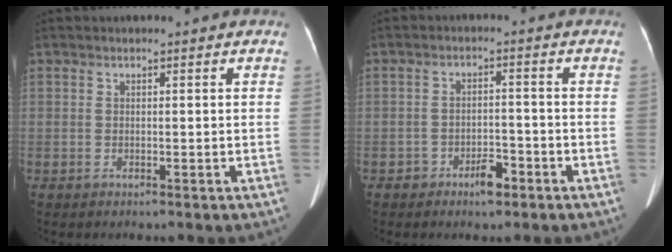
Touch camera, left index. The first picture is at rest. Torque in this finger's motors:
{"motor_torque": [0.06, 0.05, 0.03, -0.01]}